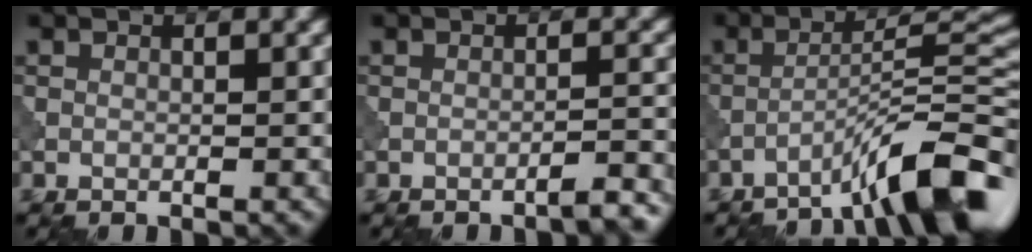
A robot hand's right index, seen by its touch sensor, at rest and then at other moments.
{"total": 2.5, "force": [-2.1, 0.4, 1.4], "torque": [-0.011, 0.009, -0.037]}
{"total": 8.7, "force": [-5.6, 1.1, 6.6], "torque": [-0.093, 0.020, -0.097]}